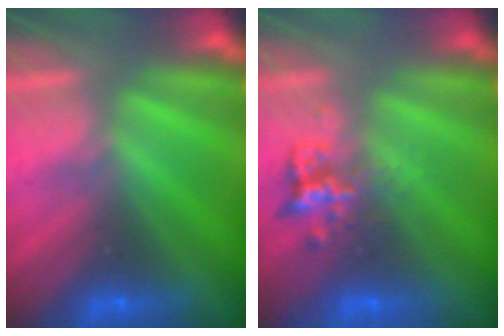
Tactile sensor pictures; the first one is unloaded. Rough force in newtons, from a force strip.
{"total": 2.3}